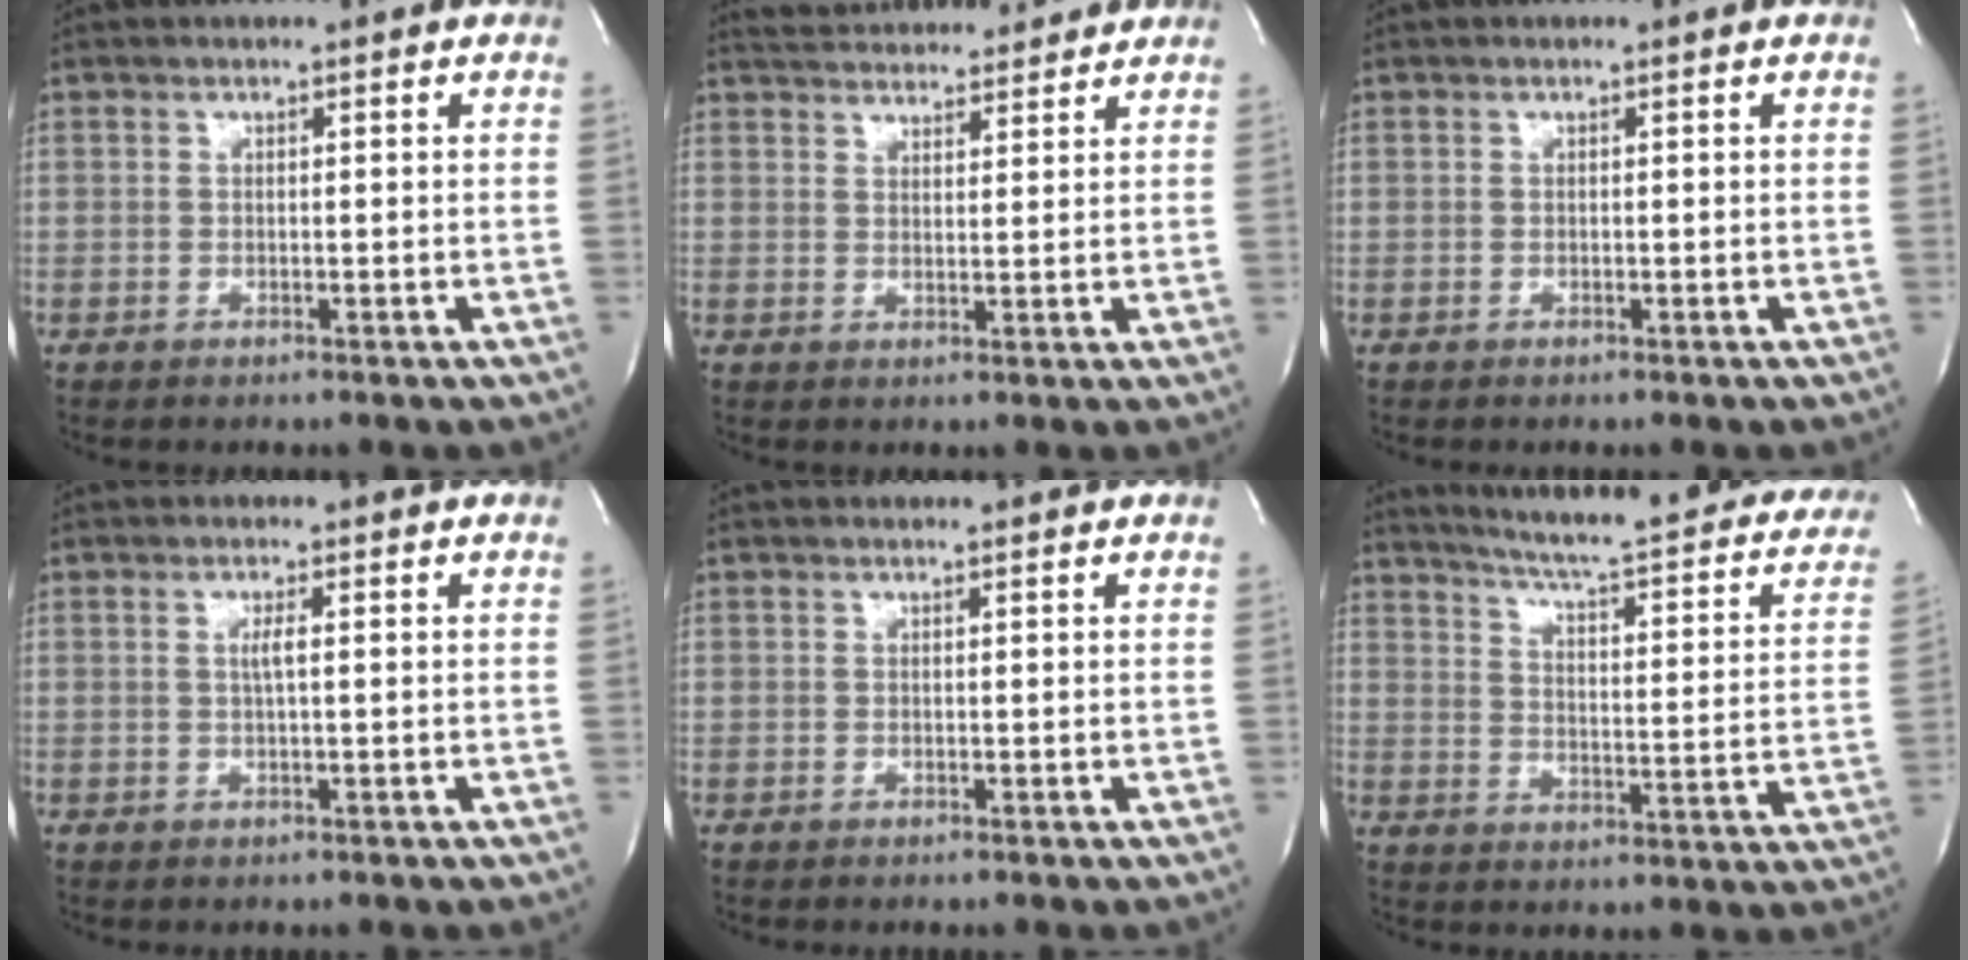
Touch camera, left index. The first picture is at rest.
{"total": 11.4, "force": [10.7, 2.3, 3.0], "torque": [-0.046, 0.024, 0.154]}
{"total": 0.0}
{"total": 1.5, "force": [0.3, -0.1, 1.5], "torque": [-0.031, 0.001, 0.004]}
{"total": 0.6, "force": [0.6, 0.0, 0.1], "torque": [-0.008, 0.003, 0.010]}
{"total": 27.1, "force": [22.3, 4.2, 14.8], "torque": [-0.205, -0.045, 0.266]}